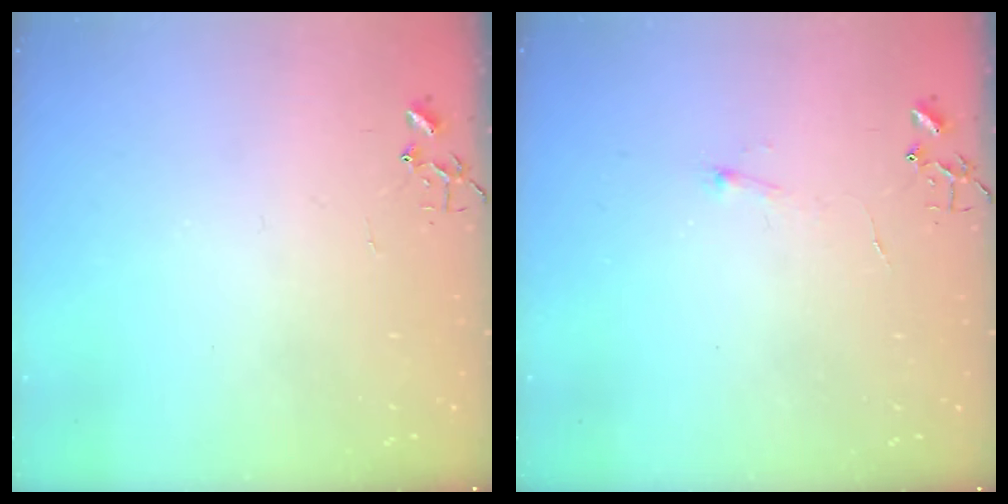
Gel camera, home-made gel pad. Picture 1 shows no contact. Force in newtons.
{"total": 4.1, "press": 4.0, "slide": 0.6}